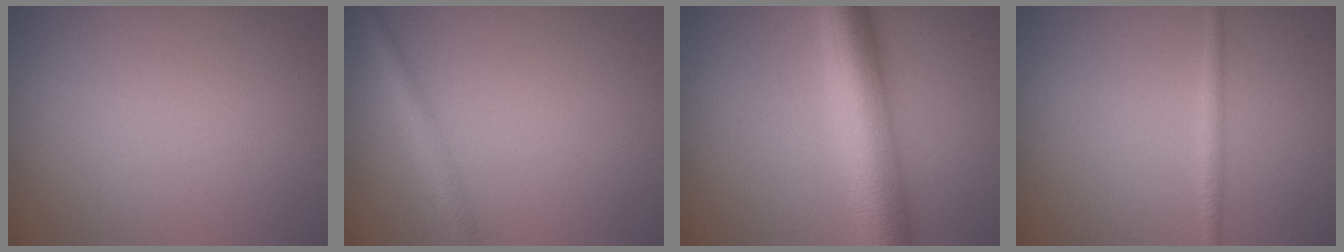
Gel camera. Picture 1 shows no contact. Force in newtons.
{"total": 2.2, "press": 2.2, "slide": 0.1}
{"total": 7.7, "press": 7.7, "slide": 0.0}
{"total": 1.1, "press": 1.1, "slide": 0.1}